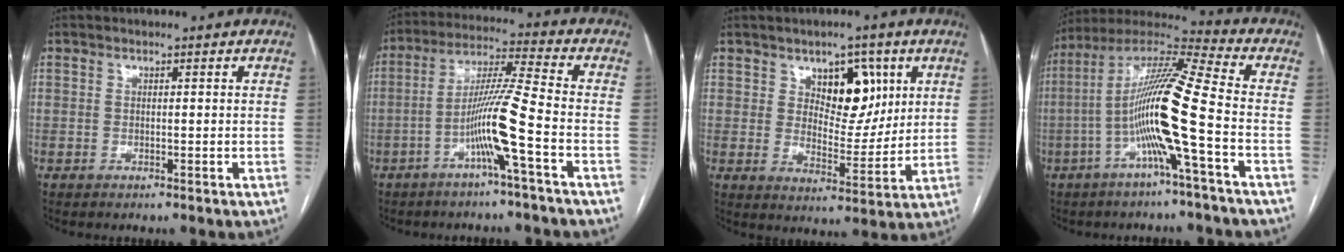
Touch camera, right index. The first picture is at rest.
{"total": 9.9, "force": [-3.9, -1.5, 9.0], "torque": [-0.176, 0.010, -0.075]}
{"total": 8.9, "force": [3.8, 4.8, 6.3], "torque": [-0.087, 0.007, 0.067]}
{"total": 15.1, "force": [-3.8, -0.9, 14.5], "torque": [-0.277, 0.012, -0.083]}